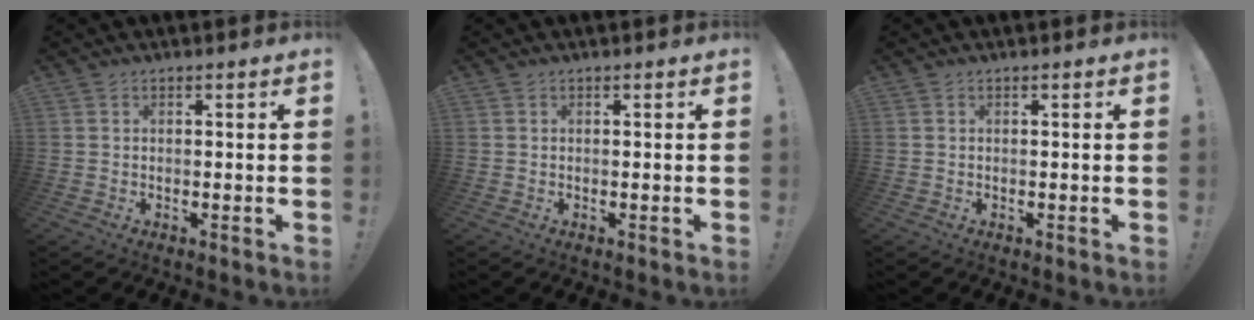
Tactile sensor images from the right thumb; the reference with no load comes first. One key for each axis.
{"total": 0.0}
{"total": 0.0}